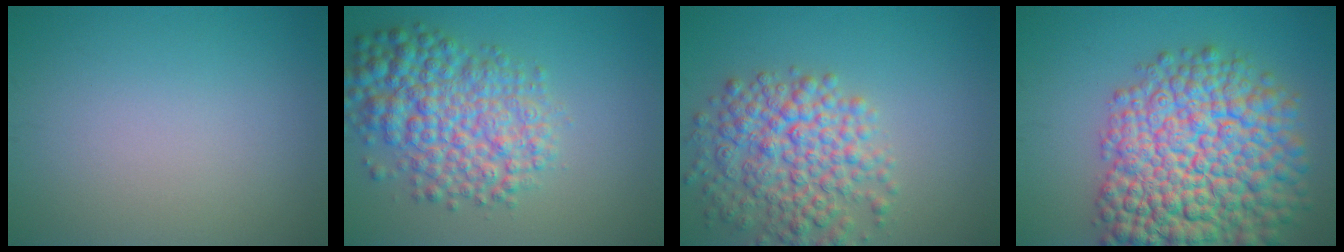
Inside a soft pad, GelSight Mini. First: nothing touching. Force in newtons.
{"total": 7.4, "press": 7.4, "slide": 0.2}
{"total": 6.8, "press": 6.8, "slide": 0.3}
{"total": 15.2, "press": 15.2, "slide": 0.7}